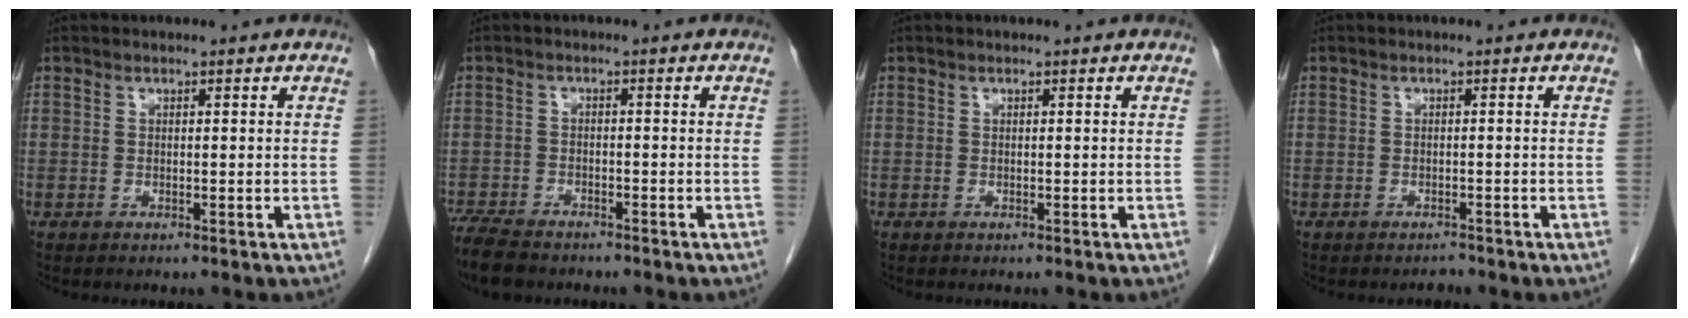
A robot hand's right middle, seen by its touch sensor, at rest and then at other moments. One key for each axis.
{"total": 6.9, "fx": -5.8, "fy": 2.2, "fz": 2.8, "tx": -0.045, "ty": -0.013, "tz": -0.099}
{"total": 0.0}
{"total": 1.0, "fx": -0.9, "fy": 0.3, "fz": 0.1, "tx": -0.003, "ty": 0.000, "tz": -0.013}